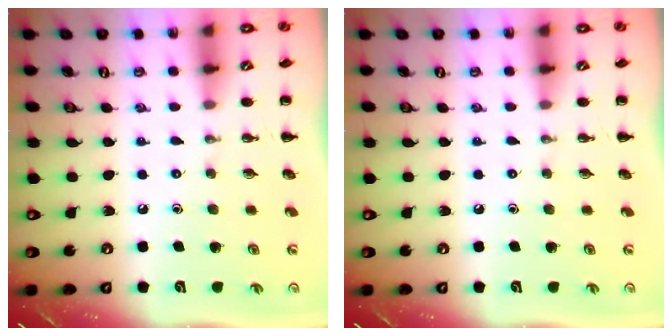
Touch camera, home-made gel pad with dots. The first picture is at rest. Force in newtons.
{"total": 0.0}